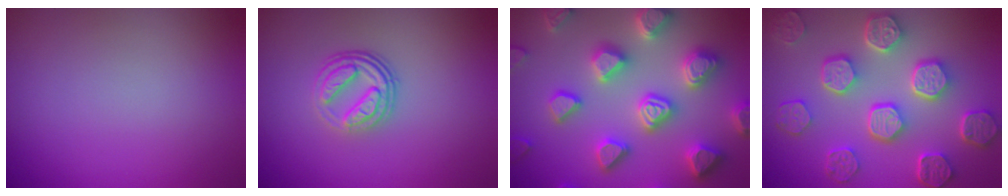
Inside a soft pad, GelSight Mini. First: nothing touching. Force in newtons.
{"total": 3.9, "press": 2.8, "slide": 2.7}
{"total": 7.3, "press": 7.1, "slide": 1.6}
{"total": 7.8, "press": 6.0, "slide": 5.0}